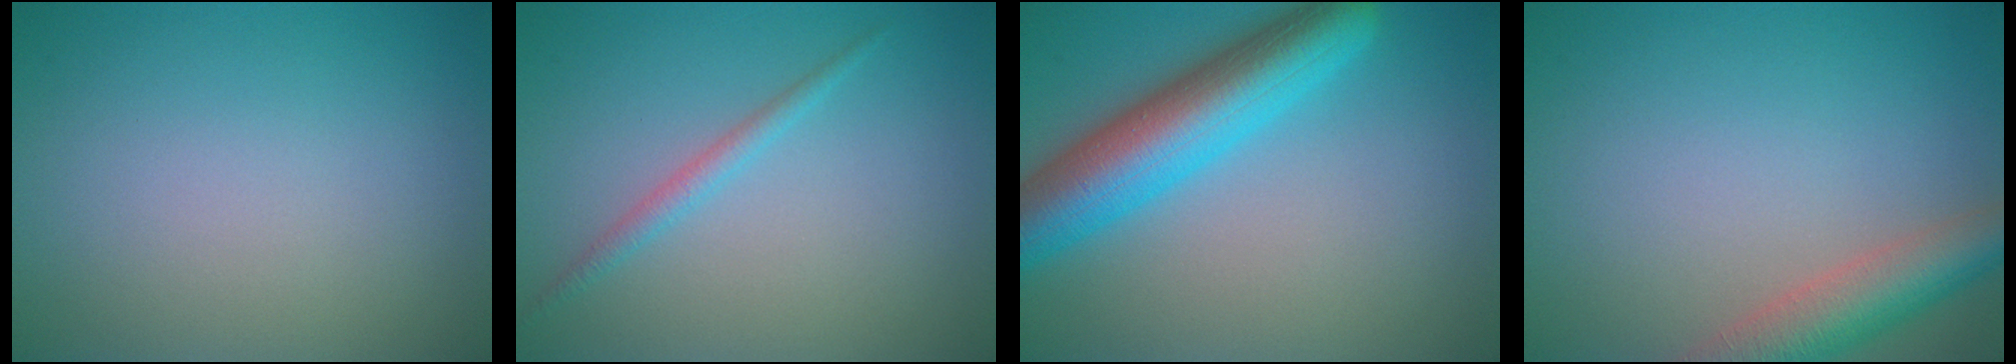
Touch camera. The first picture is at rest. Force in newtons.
{"total": 1.4, "press": 1.4, "slide": 0.1}
{"total": 8.3, "press": 8.3, "slide": 0.2}
{"total": 5.2, "press": 5.2, "slide": 0.3}